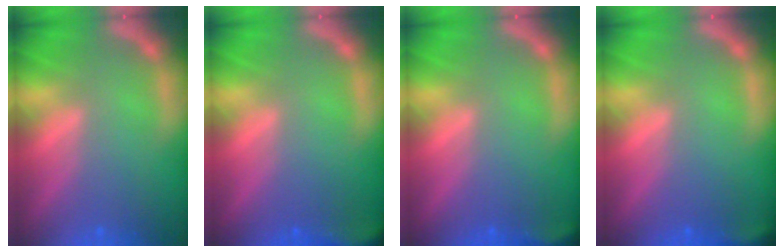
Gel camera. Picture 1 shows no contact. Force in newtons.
{"total": 4.4}
{"total": 2.4}
{"total": 1.9}